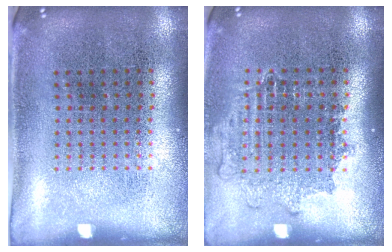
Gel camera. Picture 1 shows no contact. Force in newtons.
{"total": 1.2, "press": 1.1, "slide": 0.6}